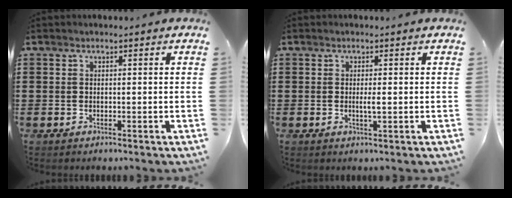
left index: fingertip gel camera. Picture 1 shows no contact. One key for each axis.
{"total": 1.7, "fx": 0.0, "fy": 0.1, "fz": 1.7, "tx": -0.031, "ty": -0.004, "tz": -0.001}